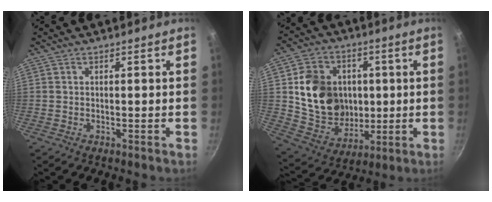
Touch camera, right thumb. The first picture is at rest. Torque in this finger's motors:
{"motor_torque": [-0.11, 1.80, 0.66, -0.30, 0.13]}